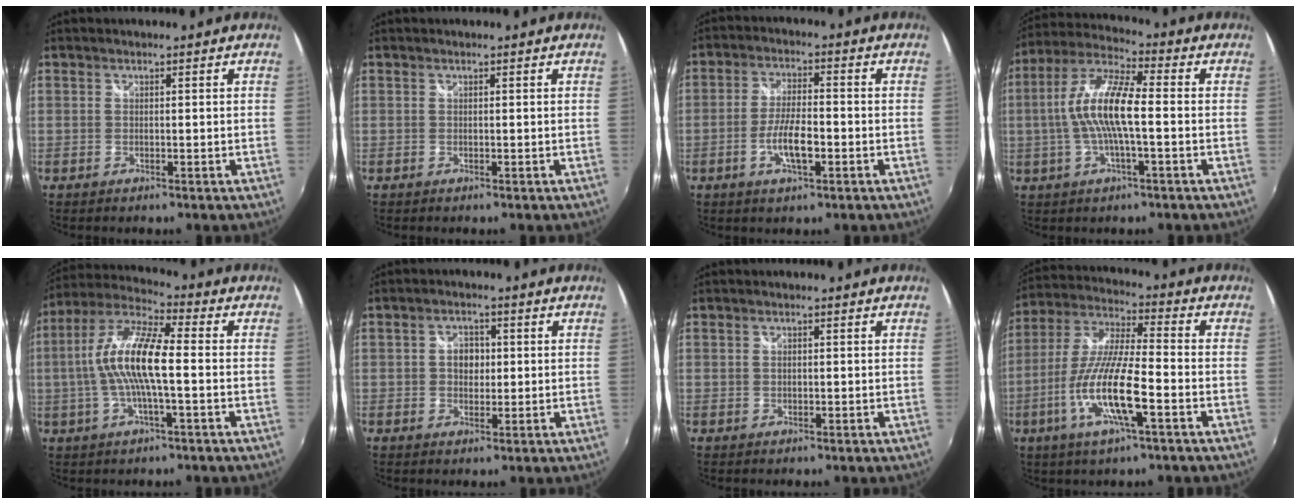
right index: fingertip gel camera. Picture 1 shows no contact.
{"total": 0.0}
{"total": 6.9, "force": [-2.5, 1.8, 6.2], "torque": [-0.123, -0.001, -0.046]}
{"total": 12.0, "force": [-1.0, 2.6, 11.7], "torque": [-0.235, 0.011, -0.022]}
{"total": 13.1, "force": [-0.9, 2.8, 12.8], "torque": [-0.251, 0.011, -0.023]}
{"total": 3.7, "force": [0.2, 3.0, 2.2], "torque": [-0.032, 0.008, 0.003]}
{"total": 0.8, "force": [0.0, 0.7, 0.5], "torque": [-0.007, 0.001, -0.001]}
{"total": 14.7, "force": [-5.6, 2.2, 13.5], "torque": [-0.274, -0.012, -0.109]}